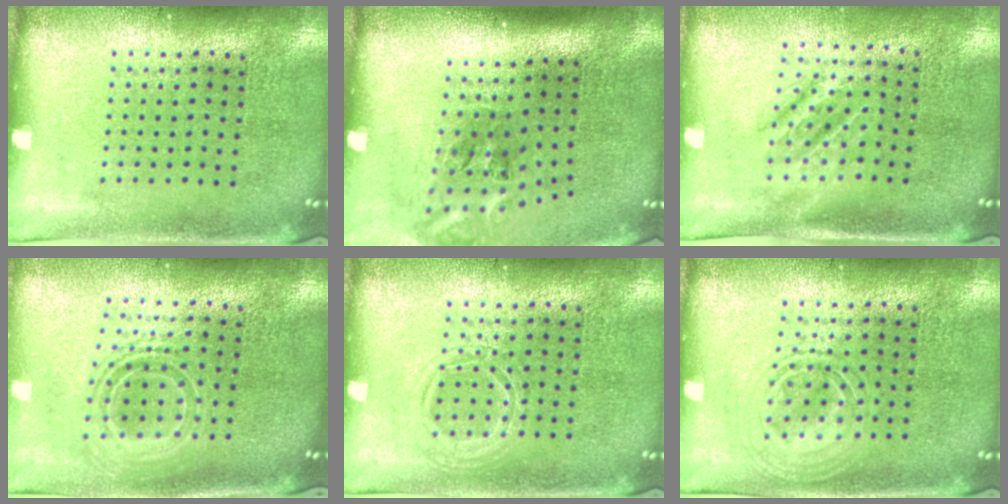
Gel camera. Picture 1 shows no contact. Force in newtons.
{"total": 2.3, "press": 1.4, "slide": 1.8}
{"total": 1.5, "press": 1.3, "slide": 0.8}
{"total": 1.9, "press": 1.5, "slide": 1.2}
{"total": 1.3, "press": 1.3, "slide": 0.2}
{"total": 2.4, "press": 2.4, "slide": 0.3}